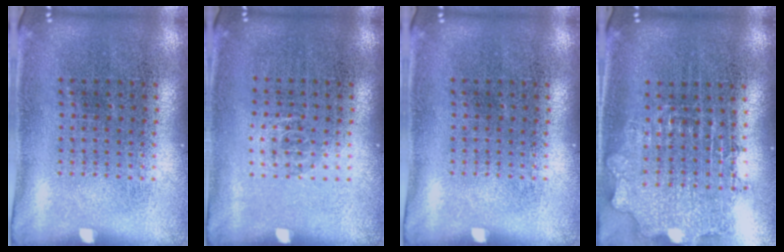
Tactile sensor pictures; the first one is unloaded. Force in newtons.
{"total": 0.6, "press": 0.4, "slide": 0.4}
{"total": 0.0}
{"total": 1.9, "press": 1.5, "slide": 1.1}